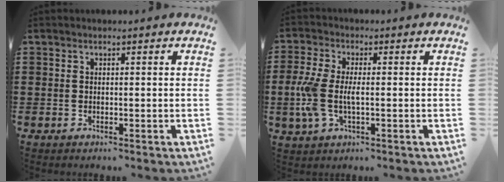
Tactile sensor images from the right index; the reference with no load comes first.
{"total": 6.3, "force": [-0.7, 3.2, 5.4], "torque": [-0.139, -0.007, -0.023]}